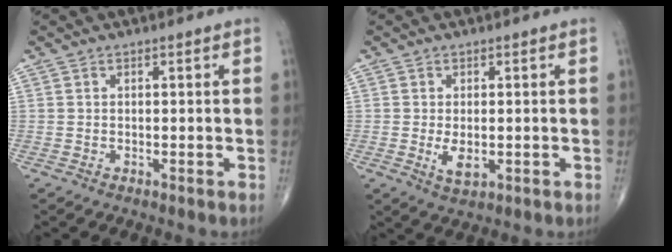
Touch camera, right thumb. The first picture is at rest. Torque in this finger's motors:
{"motor_torque": [-0.16, 0.30, 0.41, 0.19, 0.12]}